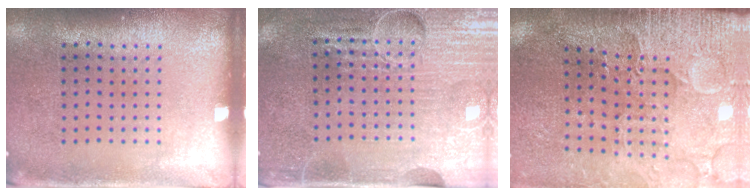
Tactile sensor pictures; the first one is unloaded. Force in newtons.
{"total": 4.4, "press": 4.0, "slide": 1.8}
{"total": 3.4, "press": 3.4, "slide": 0.4}